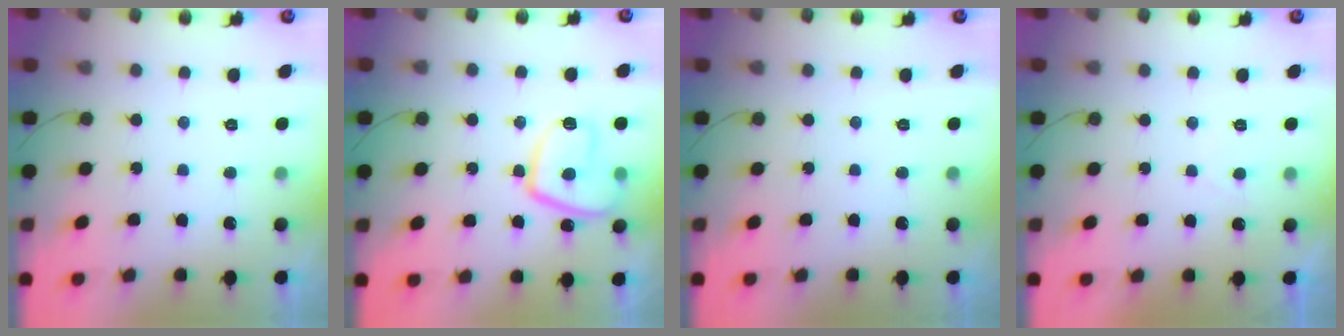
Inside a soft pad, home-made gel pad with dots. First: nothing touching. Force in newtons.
{"total": 11.6, "press": 11.5, "slide": 1.5}
{"total": 0.0}
{"total": 0.7, "press": 0.3, "slide": 0.6}